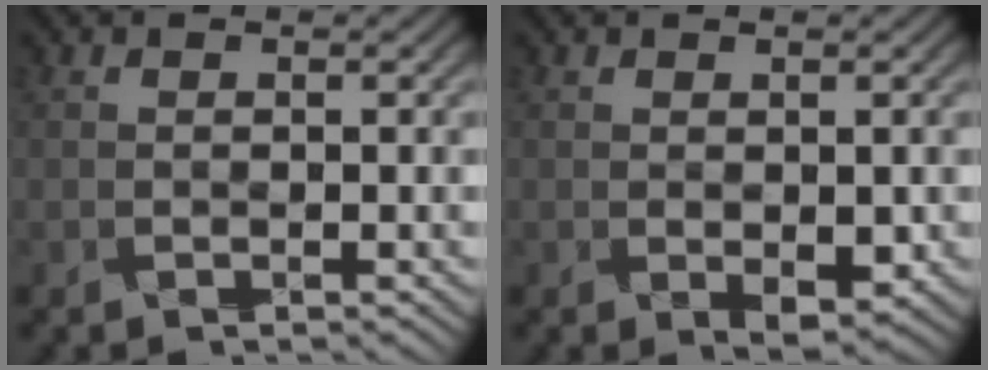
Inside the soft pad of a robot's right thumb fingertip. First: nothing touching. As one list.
[{"total": 2.5, "force": [-0.3, 1.2, 2.1], "torque": [-0.038, -0.007, 0.007]}]